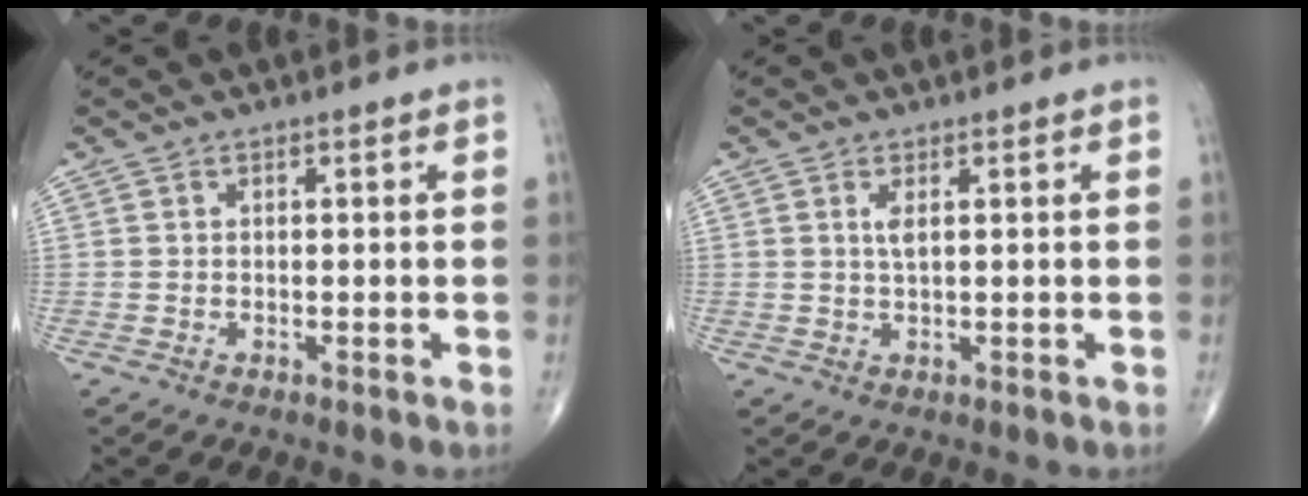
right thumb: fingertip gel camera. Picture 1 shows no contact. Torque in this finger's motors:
{"motor_torque": [0.75, 0.55, 0.14, -0.28, 0.04]}